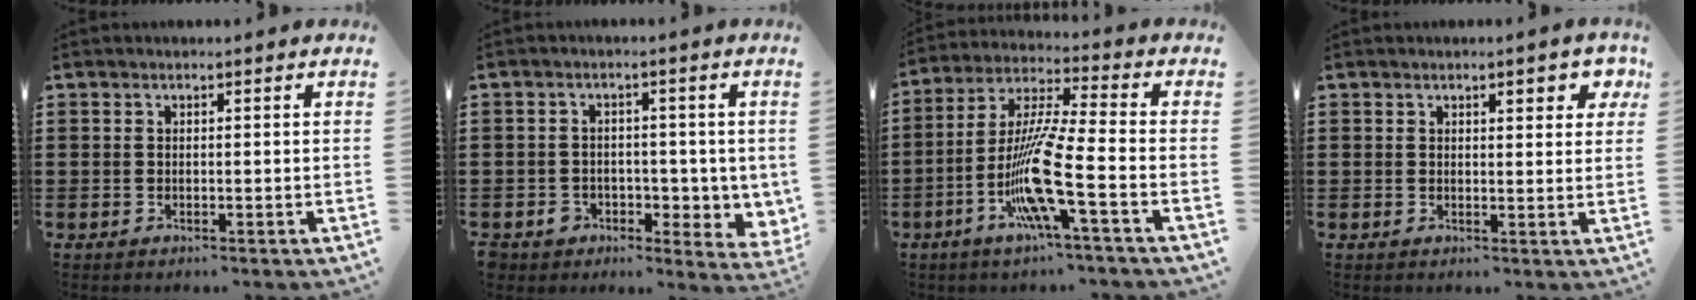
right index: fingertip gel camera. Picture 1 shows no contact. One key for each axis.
{"total": 3.5, "fx": -0.4, "fy": 3.3, "fz": 1.3, "tx": -0.037, "ty": 0.002, "tz": -0.012}
{"total": 12.5, "fx": -4.7, "fy": 0.8, "fz": 11.6, "tx": -0.247, "ty": -0.018, "tz": -0.097}
{"total": 3.1, "fx": 1.7, "fy": 1.0, "fz": 2.3, "tx": -0.026, "ty": -0.002, "tz": 0.022}